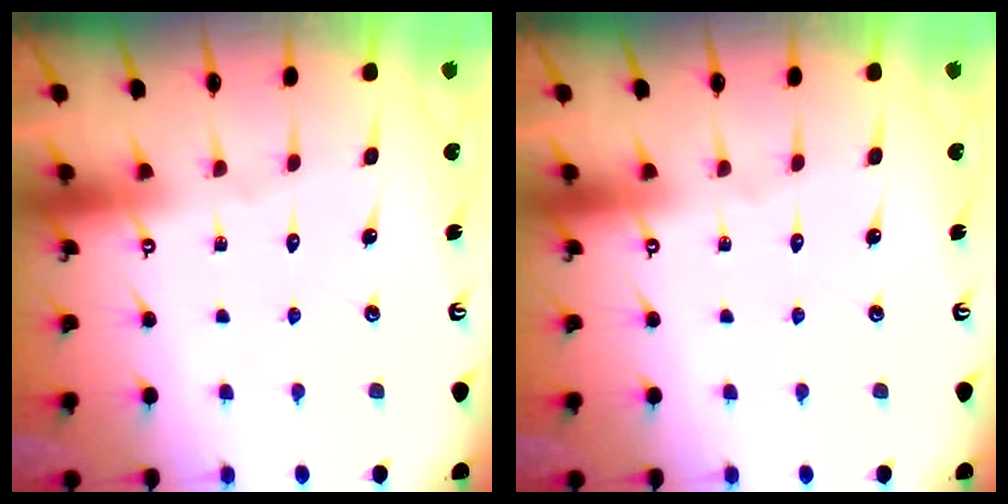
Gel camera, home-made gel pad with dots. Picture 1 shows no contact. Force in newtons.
{"total": 0.0}